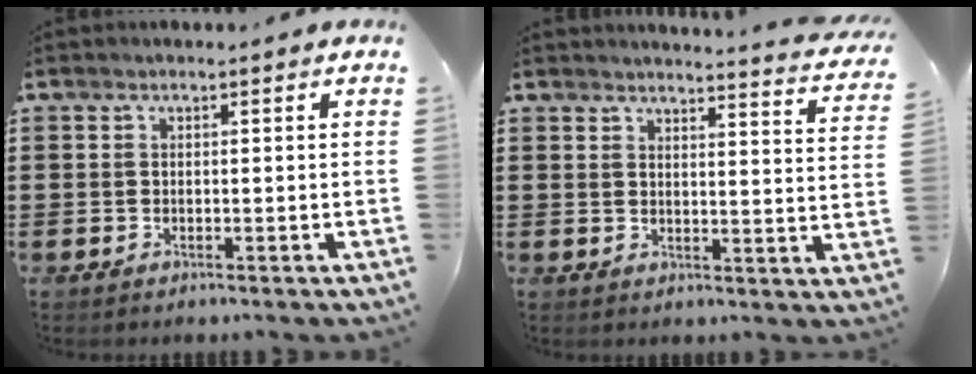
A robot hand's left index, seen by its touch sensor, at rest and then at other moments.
{"total": 3.0, "force": [2.9, -0.5, 0.5], "torque": [-0.017, -0.027, 0.047]}